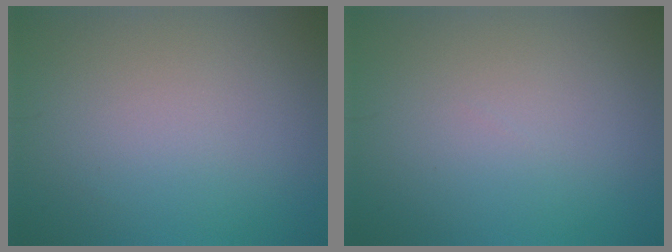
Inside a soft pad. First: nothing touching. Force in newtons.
{"total": 0.0}